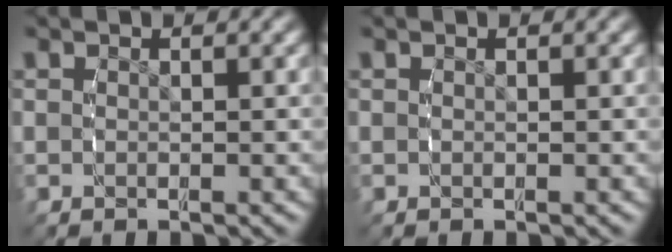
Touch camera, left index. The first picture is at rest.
{"total": 0.0}